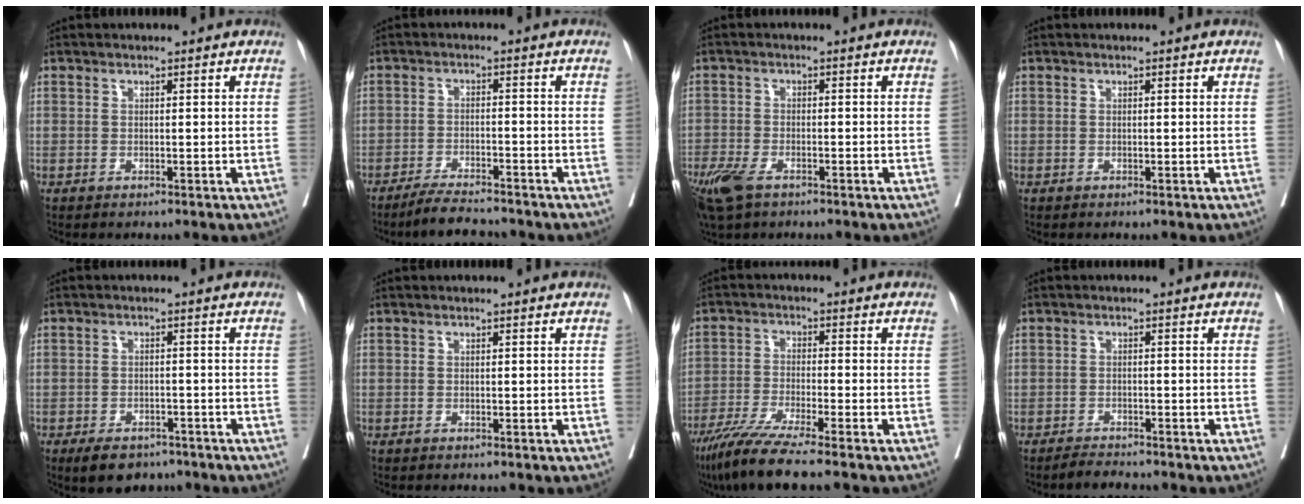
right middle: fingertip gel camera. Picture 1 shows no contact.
{"total": 6.2, "force": [-5.6, 0.7, 2.5], "torque": [-0.047, -0.018, -0.097]}
{"total": 8.4, "force": [-5.5, 3.6, 5.2], "torque": [-0.112, -0.016, -0.097]}
{"total": 0.0}
{"total": 6.1, "force": [-4.7, 3.1, 2.4], "torque": [-0.041, -0.002, -0.068]}
{"total": 0.0}
{"total": 9.1, "force": [-7.1, -0.7, 5.5], "torque": [-0.093, -0.031, -0.126]}
{"total": 1.9, "force": [-1.9, 0.3, 0.1], "torque": [-0.012, -0.009, -0.031]}